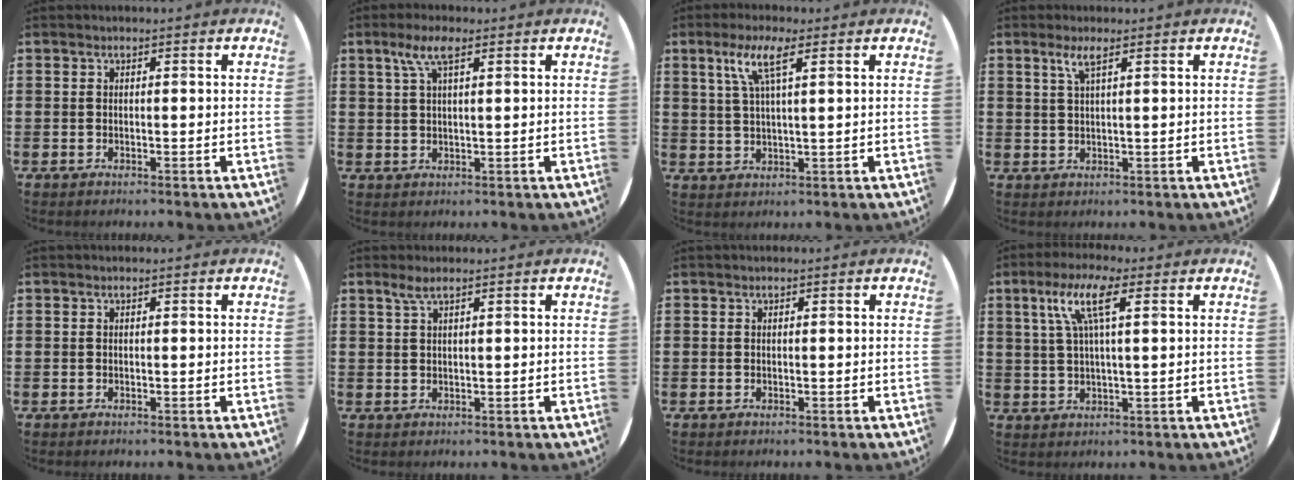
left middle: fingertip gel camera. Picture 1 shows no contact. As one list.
[{"total": 4.2, "force": [2.4, 1.1, 3.3], "torque": [-0.069, 0.009, 0.040]}, {"total": 5.5, "force": [2.9, 0.9, 4.5], "torque": [-0.098, 0.009, 0.047]}, {"total": 2.4, "force": [1.5, 0.2, 1.9], "torque": [-0.040, 0.004, 0.024]}, {"total": 0.0}, {"total": 1.9, "force": [1.2, 0.1, 1.4], "torque": [-0.028, 0.002, 0.021]}, {"total": 0.0}, {"total": 6.8, "force": [2.9, 1.5, 6.0], "torque": [-0.126, 0.012, 0.045]}]